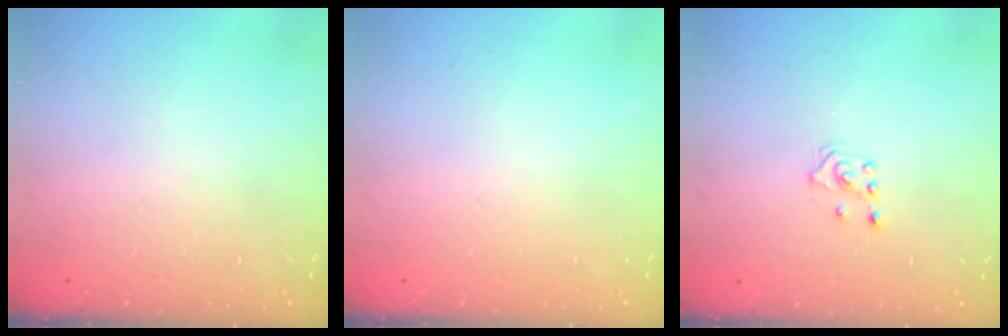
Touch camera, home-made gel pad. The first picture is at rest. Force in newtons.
{"total": 0.0}
{"total": 2.4, "press": 2.2, "slide": 0.8}